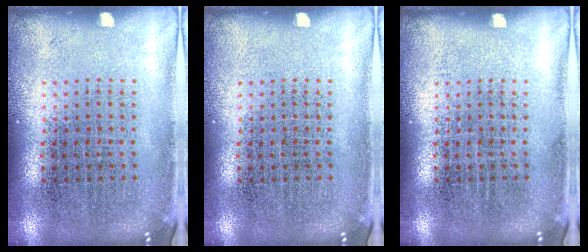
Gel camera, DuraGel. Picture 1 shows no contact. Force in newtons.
{"total": 0.0}
{"total": 0.0}